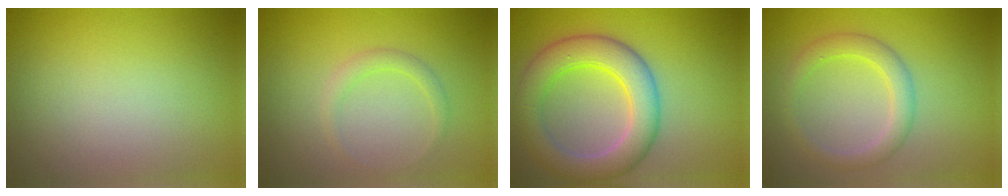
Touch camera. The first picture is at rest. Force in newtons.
{"total": 1.3, "press": 1.3, "slide": 0.1}
{"total": 6.8, "press": 6.8, "slide": 0.5}
{"total": 2.9, "press": 2.9, "slide": 0.1}